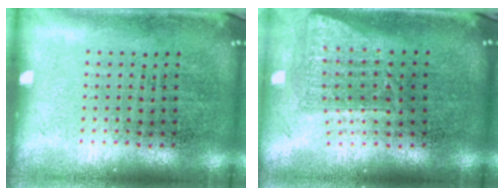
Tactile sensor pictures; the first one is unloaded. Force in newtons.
{"total": 1.7, "press": 1.4, "slide": 1.0}